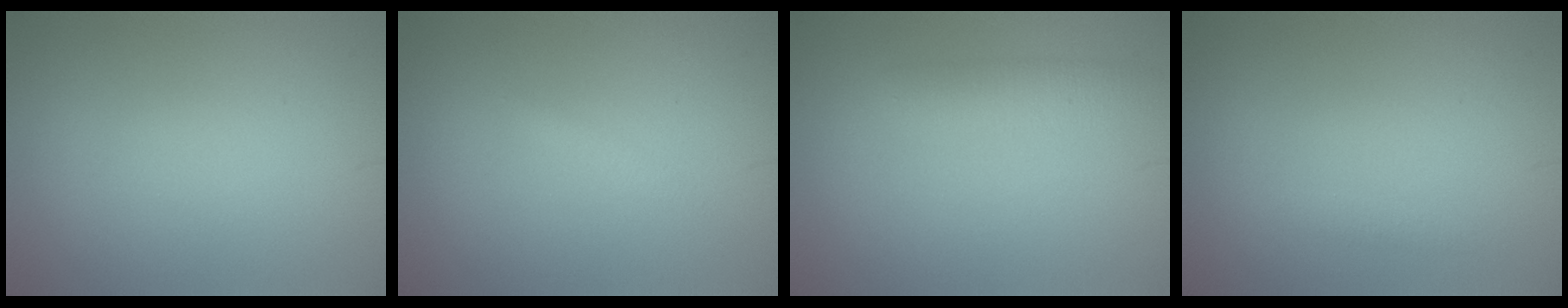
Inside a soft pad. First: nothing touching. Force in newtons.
{"total": 0.6, "press": 0.6, "slide": 0.1}
{"total": 2.2, "press": 2.2, "slide": 0.1}
{"total": 0.6, "press": 0.6, "slide": 0.0}